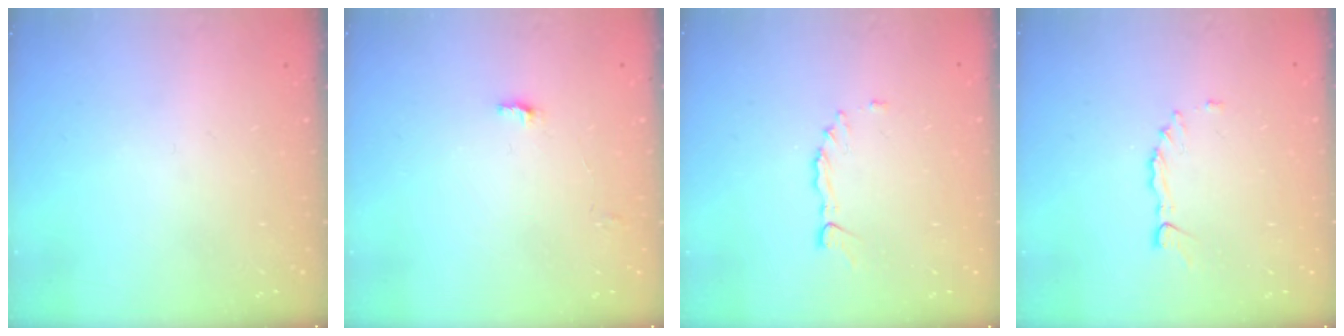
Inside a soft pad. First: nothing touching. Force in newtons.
{"total": 2.9, "press": 2.9, "slide": 0.1}
{"total": 2.3, "press": 2.3, "slide": 0.2}
{"total": 2.3, "press": 2.3, "slide": 0.2}